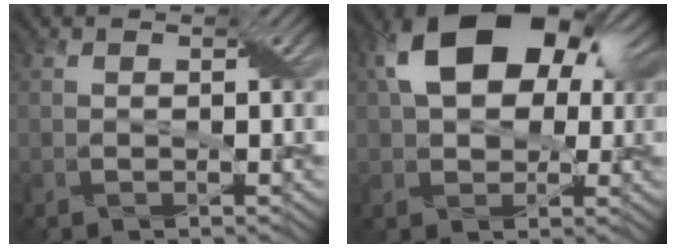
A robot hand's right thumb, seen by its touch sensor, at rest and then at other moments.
{"total": 15.0, "force": [4.5, 9.9, 10.3], "torque": [-0.185, 0.046, 0.066]}